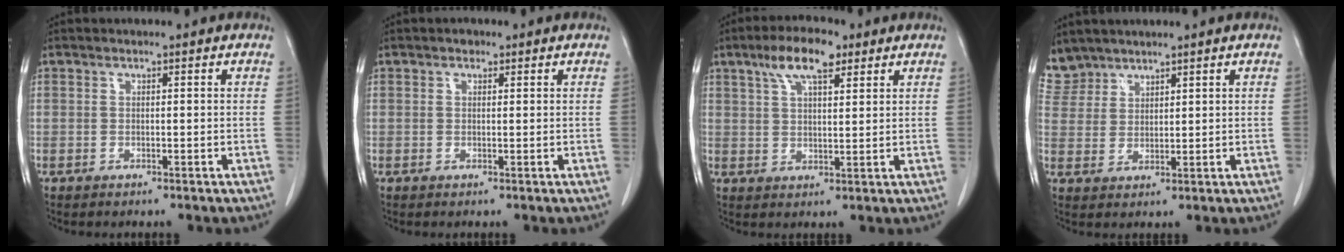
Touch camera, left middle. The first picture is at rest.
{"total": 0.8, "force": [0.5, 0.6, 0.3], "torque": [-0.005, 0.002, 0.005]}
{"total": 7.6, "force": [4.6, 2.4, 5.6], "torque": [-0.108, 0.015, 0.079]}
{"total": 5.1, "force": [4.6, 2.1, -0.4], "torque": [0.009, 0.006, 0.101]}